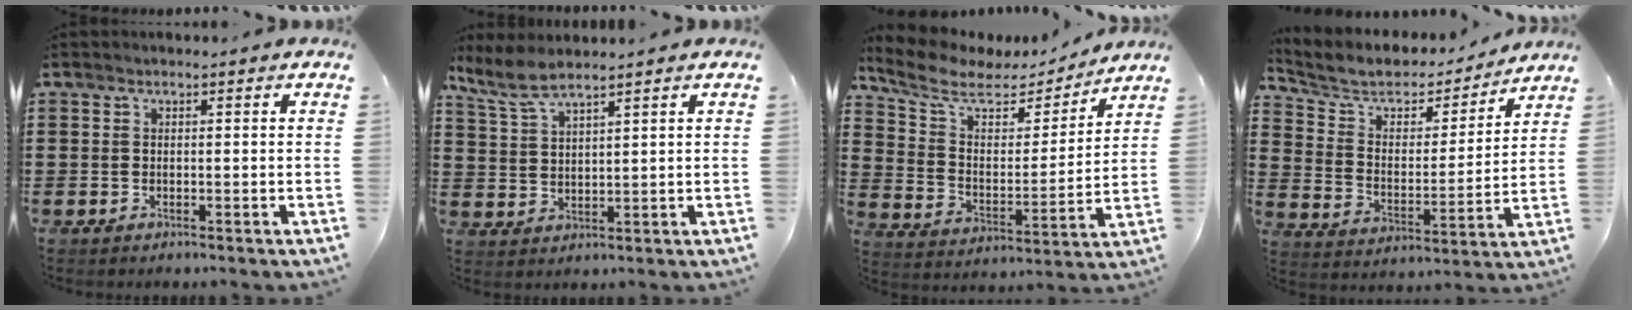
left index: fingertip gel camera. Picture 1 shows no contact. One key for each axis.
{"total": 4.8, "fx": 4.0, "fy": 0.7, "fz": 2.5, "tx": -0.061, "ty": -0.006, "tz": 0.073}
{"total": 7.9, "fx": 6.2, "fy": 3.2, "fz": 3.7, "tx": -0.103, "ty": -0.032, "tz": 0.105}
{"total": 5.9, "fx": 5.1, "fy": 2.5, "fz": 1.8, "tx": -0.068, "ty": -0.032, "tz": 0.082}